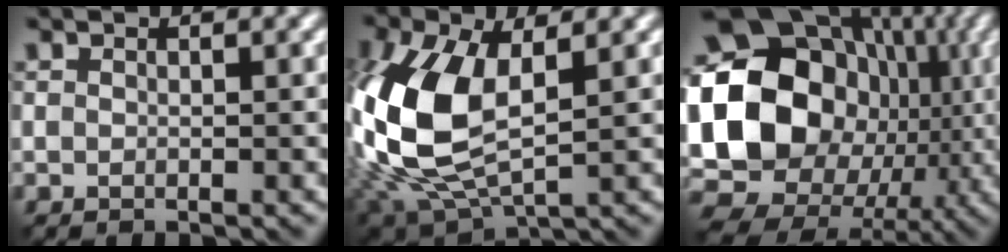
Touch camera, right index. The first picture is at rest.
{"total": 12.2, "force": [0.9, 7.2, 9.8], "torque": [-0.250, -0.004, 0.020]}
{"total": 20.0, "force": [0.6, 17.0, 10.6], "torque": [-0.194, 0.002, -0.009]}